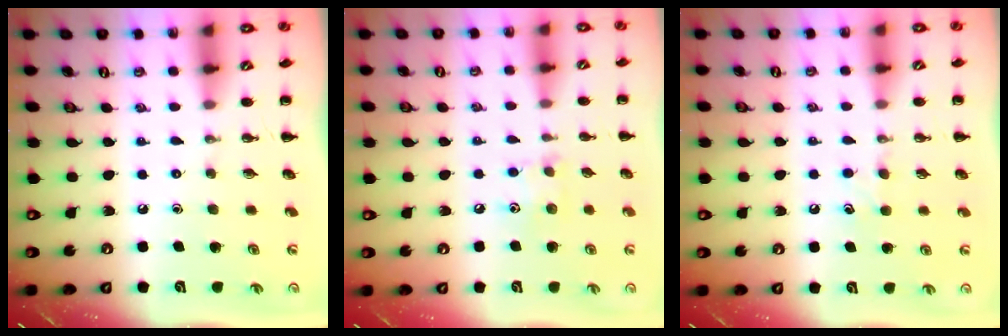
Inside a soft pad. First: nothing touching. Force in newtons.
{"total": 7.6, "press": 7.5, "slide": 1.4}
{"total": 5.7, "press": 5.4, "slide": 1.7}